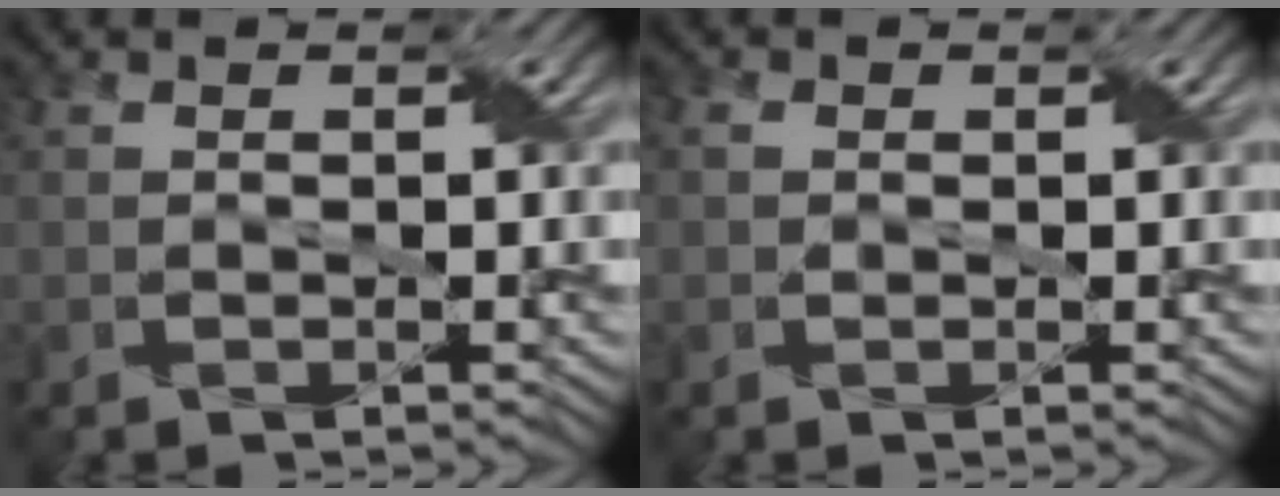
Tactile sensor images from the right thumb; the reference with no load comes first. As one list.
[{"total": 1.0, "force": [0.1, 0.8, 0.5], "torque": [-0.014, 0.004, -0.001]}]